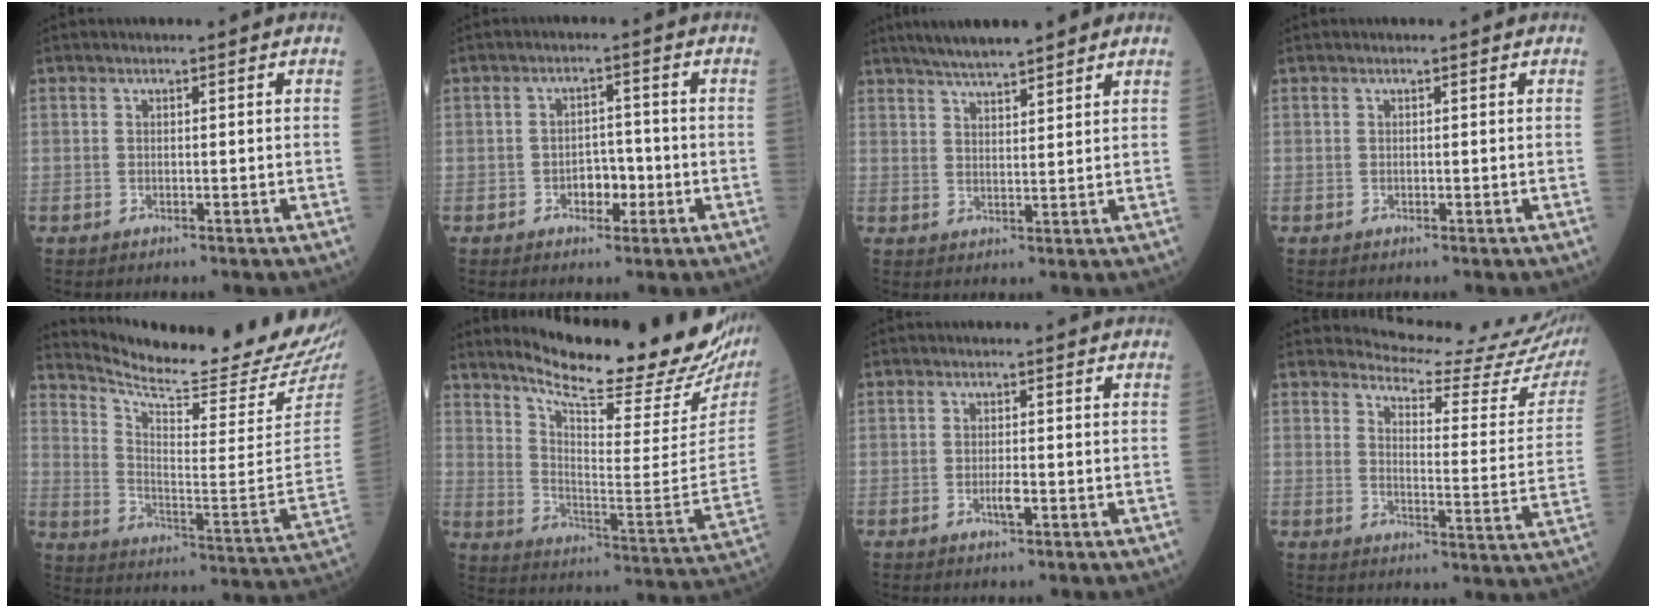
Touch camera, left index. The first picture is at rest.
{"total": 3.4, "force": [-1.3, 2.0, 2.5], "torque": [-0.033, 0.007, -0.021]}
{"total": 6.0, "force": [5.4, 0.6, 2.7], "torque": [-0.044, 0.026, 0.089]}
{"total": 0.0}
{"total": 21.1, "force": [20.0, -0.3, 6.7], "torque": [-0.128, -0.112, 0.273]}
{"total": 24.9, "force": [22.1, 2.0, 11.5], "torque": [-0.188, -0.091, 0.297]}
{"total": 1.4, "force": [-0.4, 0.2, 1.3], "torque": [-0.027, -0.002, -0.006]}
{"total": 15.7, "force": [15.4, 0.5, 3.1], "torque": [-0.039, -0.106, 0.163]}